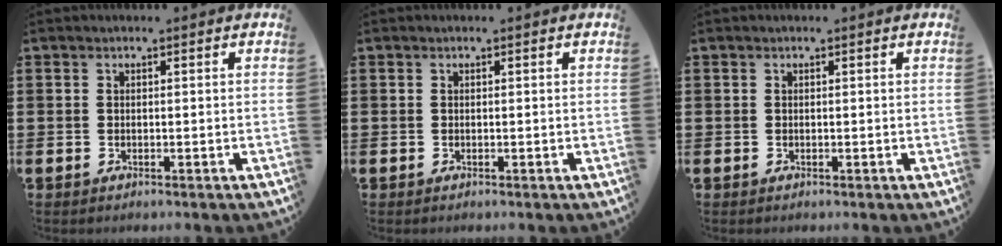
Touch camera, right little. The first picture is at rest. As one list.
[{"total": 0.0}, {"total": 0.0}]